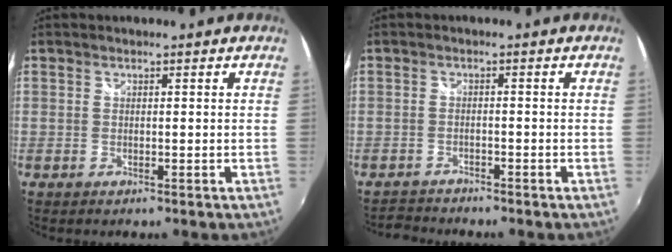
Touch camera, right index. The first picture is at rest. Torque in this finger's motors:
{"motor_torque": [0.10, 0.02, -0.05, 0.00]}